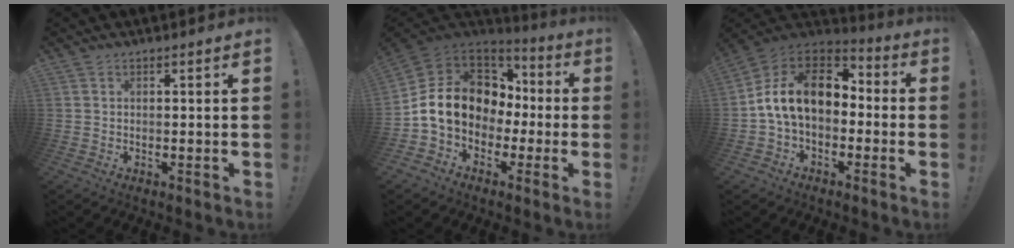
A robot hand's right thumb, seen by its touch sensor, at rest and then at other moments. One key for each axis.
{"total": 16.3, "fx": 0.7, "fy": 12.8, "fz": 10.0, "tx": -0.171, "ty": 0.008, "tz": 0.035}
{"total": 16.7, "fx": 2.2, "fy": 11.2, "fz": 12.1, "tx": -0.198, "ty": 0.012, "tz": 0.048}